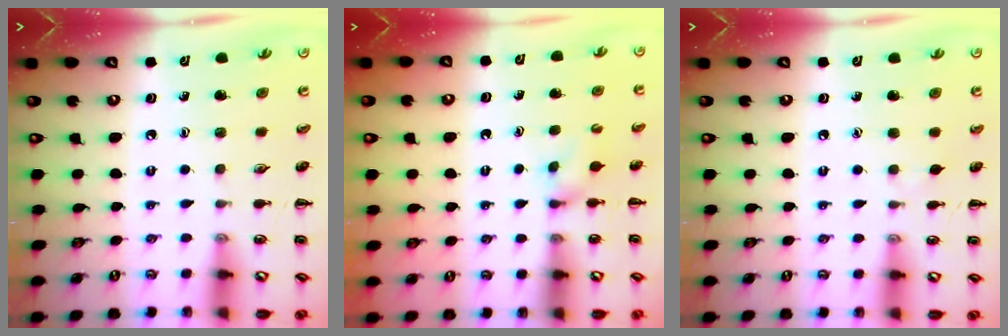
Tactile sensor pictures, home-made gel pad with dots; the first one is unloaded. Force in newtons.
{"total": 2.7, "press": 2.4, "slide": 1.2}
{"total": 2.4, "press": 2.3, "slide": 0.9}